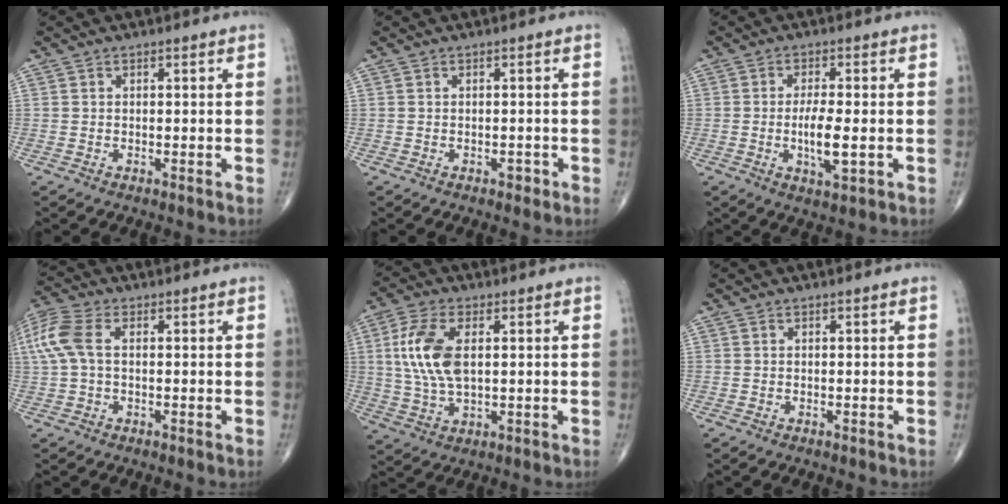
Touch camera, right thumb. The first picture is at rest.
{"total": 1.1, "force": [-0.6, 0.7, 0.6], "torque": [-0.005, 0.002, -0.008]}
{"total": 6.5, "force": [-1.0, 1.9, 6.1], "torque": [-0.114, -0.009, -0.016]}
{"total": 9.3, "force": [1.5, 5.4, 7.3], "torque": [-0.198, 0.027, 0.031]}
{"total": 11.0, "force": [1.9, 5.6, 9.3], "torque": [-0.203, -0.001, 0.038]}
{"total": 0.0}